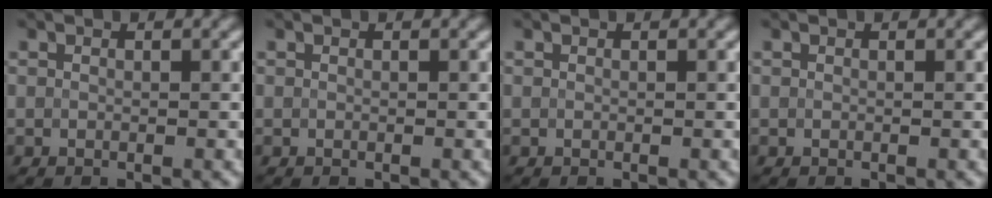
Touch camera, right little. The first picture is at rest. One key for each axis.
{"total": 0.0}
{"total": 0.0}
{"total": 0.0}